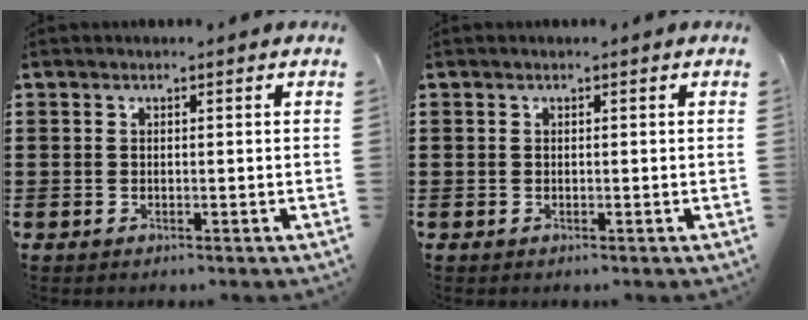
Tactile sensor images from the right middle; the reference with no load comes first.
{"total": 0.0}